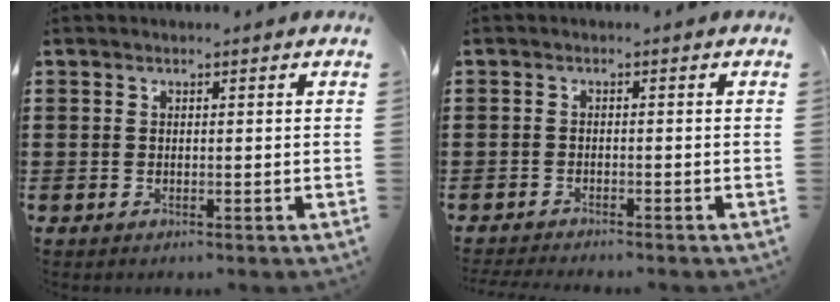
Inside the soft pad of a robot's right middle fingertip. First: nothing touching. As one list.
[{"total": 1.4, "force": [-1.4, 0.0, 0.1], "torque": [-0.005, 0.000, -0.030]}]